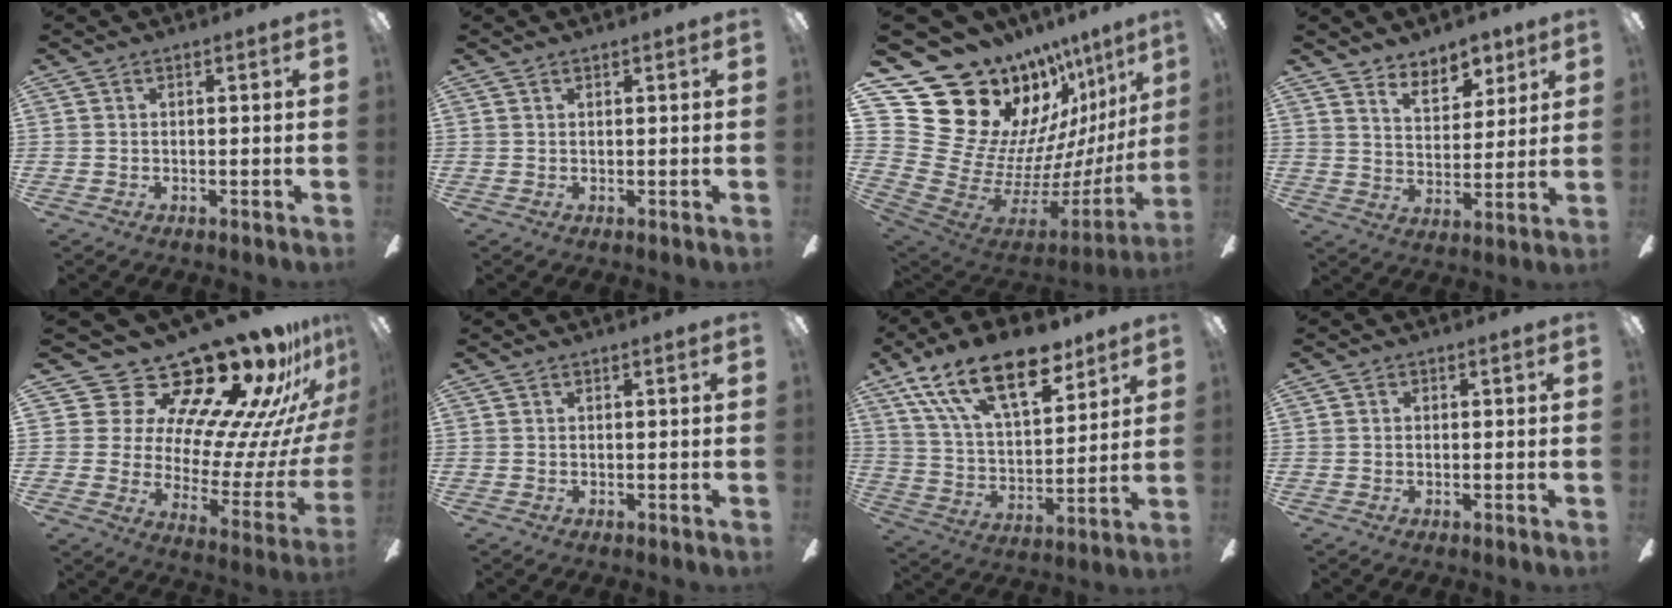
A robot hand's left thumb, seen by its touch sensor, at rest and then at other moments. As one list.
[{"total": 0.6, "force": [0.5, 0.2, 0.2], "torque": [-0.005, 0.001, 0.009]}, {"total": 23.0, "force": [15.9, 13.4, 10.0], "torque": [-0.171, -0.176, 0.356]}, {"total": 8.1, "force": [6.5, 4.3, 2.4], "torque": [-0.024, -0.043, 0.114]}, {"total": 25.2, "force": [20.3, 9.2, 11.8], "torque": [-0.147, -0.190, 0.361]}, {"total": 0.0}, {"total": 21.6, "force": [13.8, 9.9, 13.3], "torque": [-0.225, -0.066, 0.241]}, {"total": 0.6, "force": [-0.1, 0.5, 0.3], "torque": [-0.005, 0.004, -0.003]}]